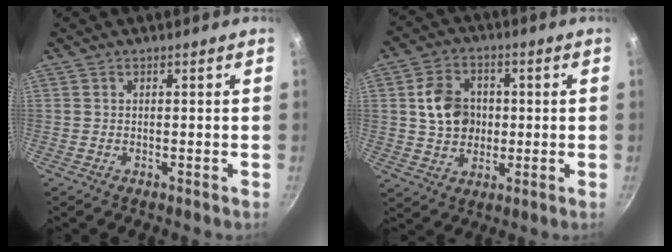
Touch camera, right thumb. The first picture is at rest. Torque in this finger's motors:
{"motor_torque": [-0.30, 0.53, 0.61, 0.37, 0.06]}